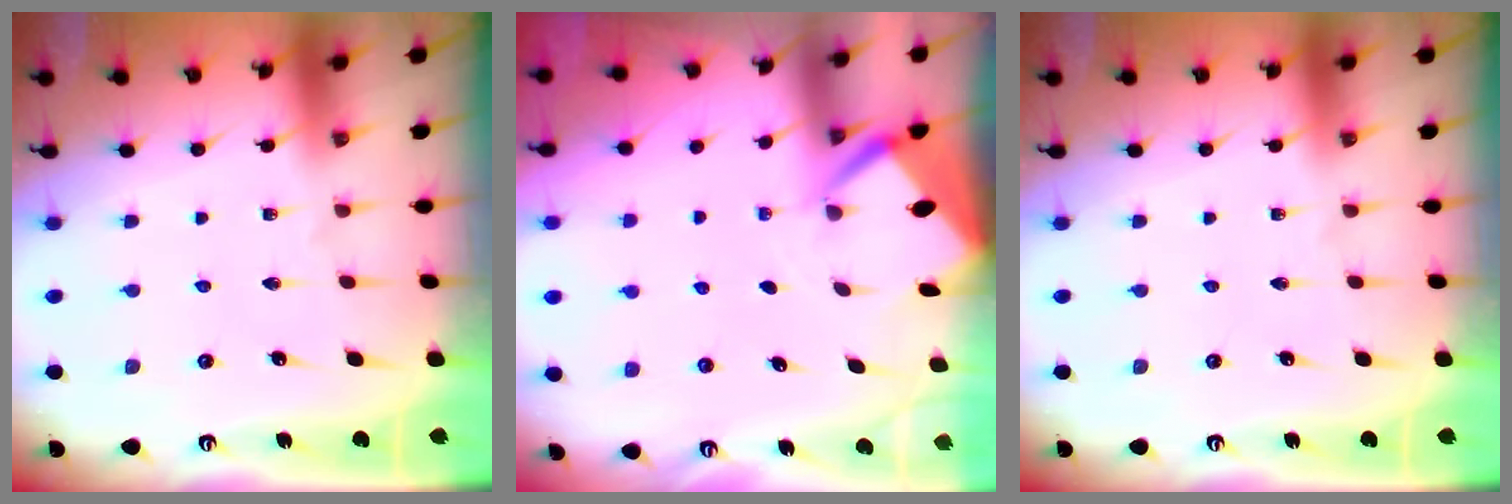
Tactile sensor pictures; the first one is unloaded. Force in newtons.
{"total": 2.7, "press": 2.7, "slide": 0.3}
{"total": 0.0}